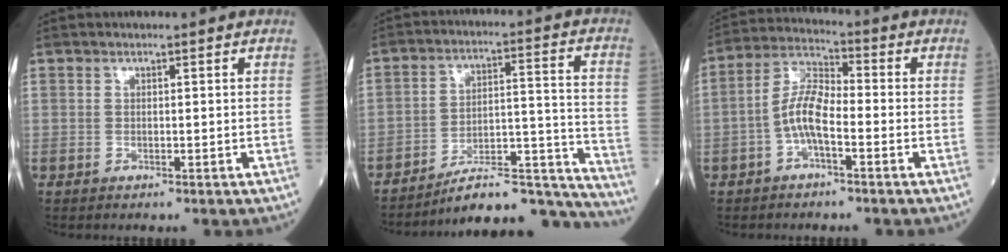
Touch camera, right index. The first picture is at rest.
{"total": 18.4, "force": [-17.6, 1.5, 5.1], "torque": [-0.036, 0.049, -0.260]}
{"total": 6.9, "force": [-2.1, 2.1, 6.2], "torque": [-0.129, 0.016, -0.047]}